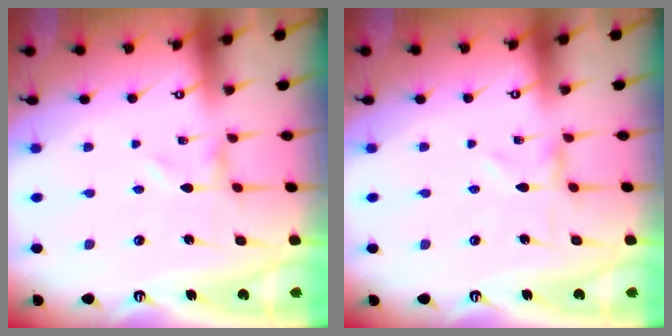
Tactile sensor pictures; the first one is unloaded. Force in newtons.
{"total": 0.0}